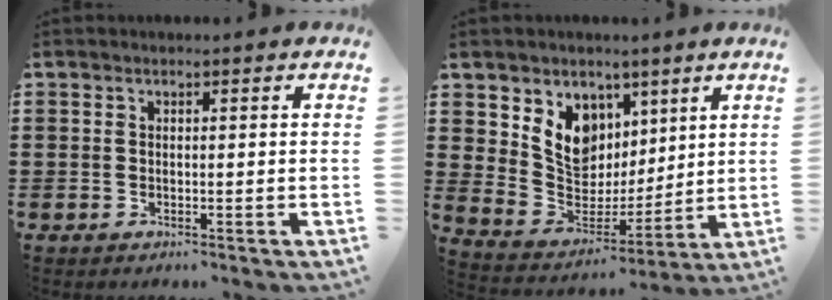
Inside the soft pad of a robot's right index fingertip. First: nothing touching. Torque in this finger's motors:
{"motor_torque": [0.56, 0.27, 0.49, 0.07]}